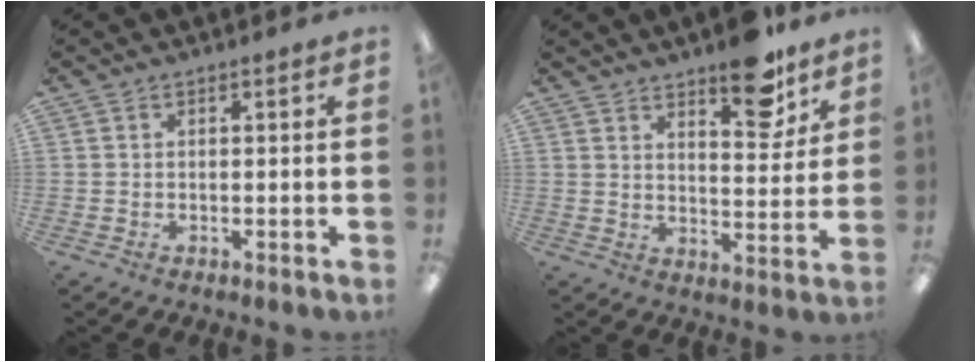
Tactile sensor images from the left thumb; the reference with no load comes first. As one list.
[{"total": 11.6, "force": [8.9, 4.1, 6.3], "torque": [-0.058, -0.065, 0.148]}]